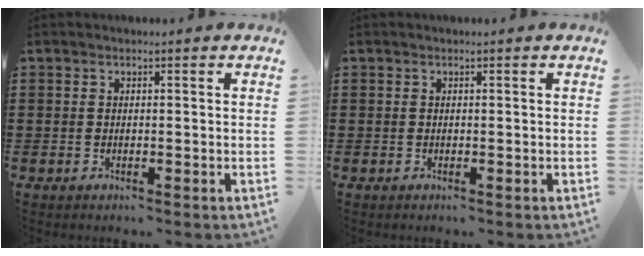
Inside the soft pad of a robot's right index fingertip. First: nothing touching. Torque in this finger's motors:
{"motor_torque": [-0.16, 0.56, 0.00, -0.01]}